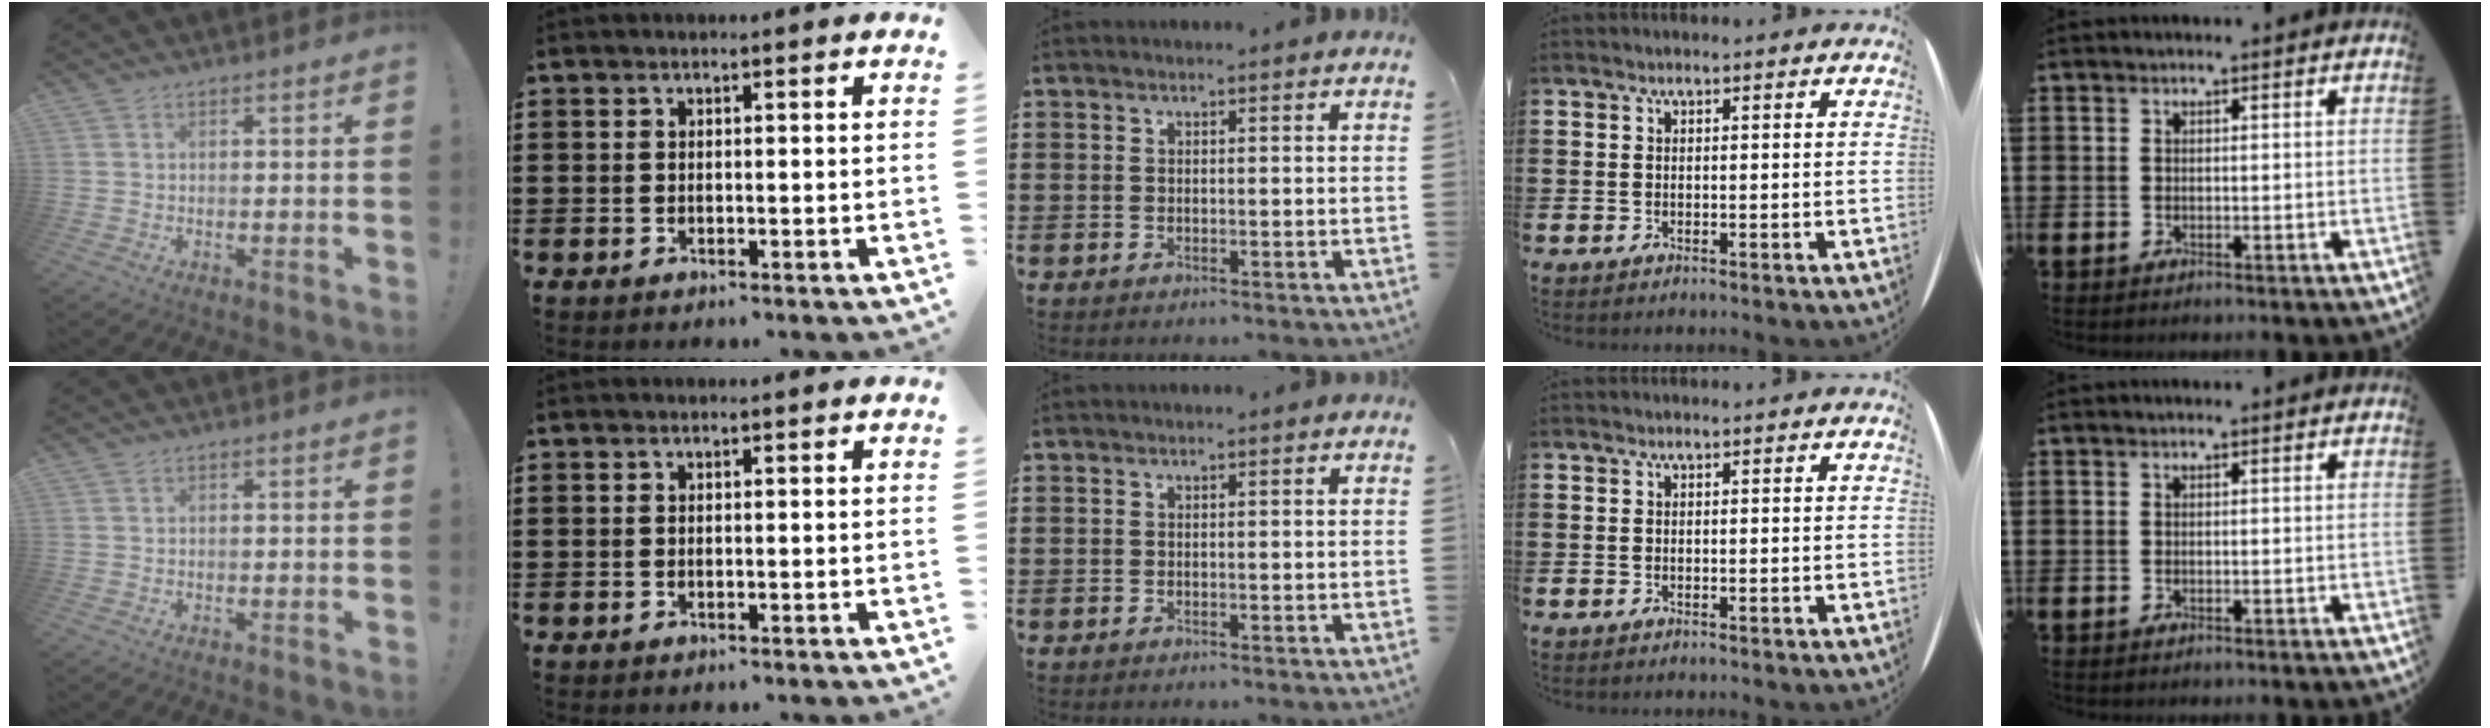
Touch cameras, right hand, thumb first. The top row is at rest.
{}